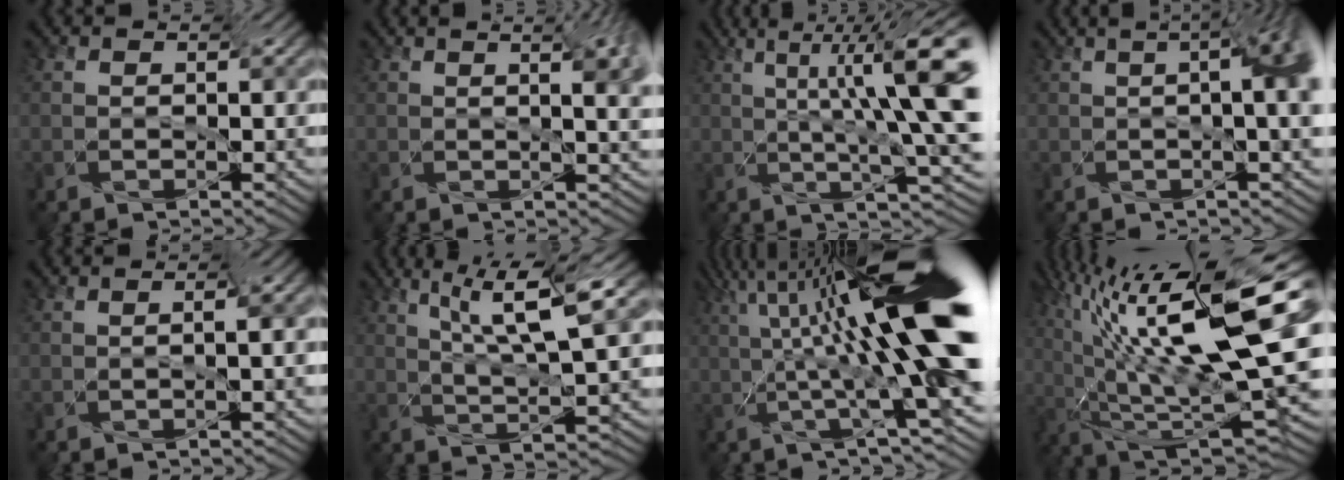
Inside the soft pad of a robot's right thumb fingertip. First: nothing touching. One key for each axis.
{"total": 9.5, "fx": 3.5, "fy": 3.5, "fz": 8.0, "tx": -0.080, "ty": 0.040, "tz": 0.036}
{"total": 13.9, "fx": 2.1, "fy": 4.0, "fz": 13.1, "tx": -0.196, "ty": 0.029, "tz": 0.039}
{"total": 10.9, "fx": 2.3, "fy": 3.7, "fz": 10.0, "tx": -0.098, "ty": 0.051, "tz": 0.023}
{"total": 2.0, "fx": -0.5, "fy": 0.1, "fz": 1.9, "tx": -0.020, "ty": 0.010, "tz": -0.011}
{"total": 9.7, "fx": 3.4, "fy": 2.7, "fz": 8.7, "tx": -0.156, "ty": 0.011, "tz": 0.053}
{"total": 16.8, "fx": 3.2, "fy": 3.0, "fz": 16.2, "tx": -0.265, "ty": 0.037, "tz": 0.067}
{"total": 17.9, "fx": 3.3, "fy": 6.2, "fz": 16.5, "tx": -0.303, "ty": 0.017, "tz": 0.062}